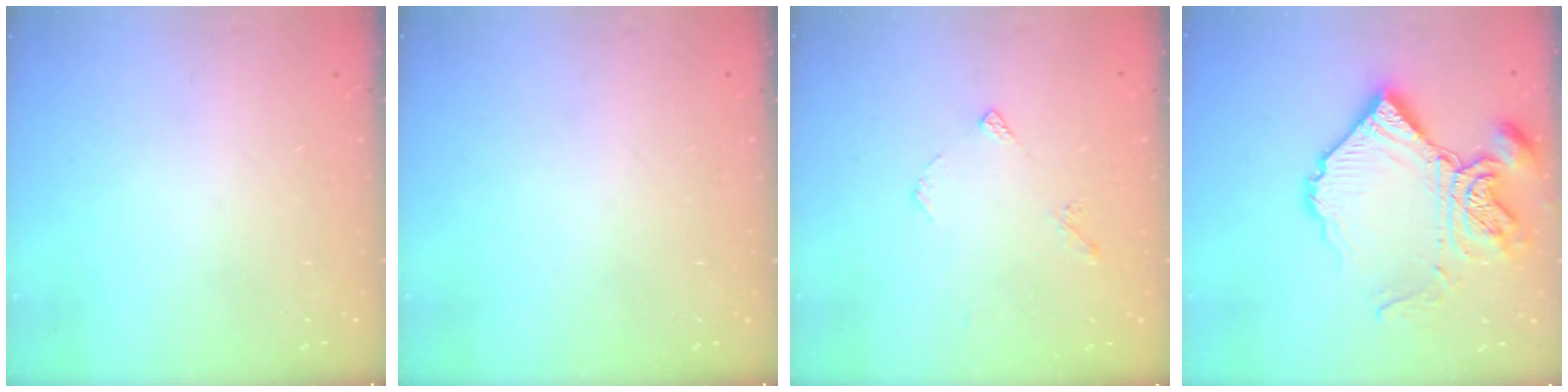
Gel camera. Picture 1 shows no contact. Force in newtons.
{"total": 0.0}
{"total": 4.3, "press": 4.3, "slide": 0.4}
{"total": 18.2, "press": 18.0, "slide": 2.2}